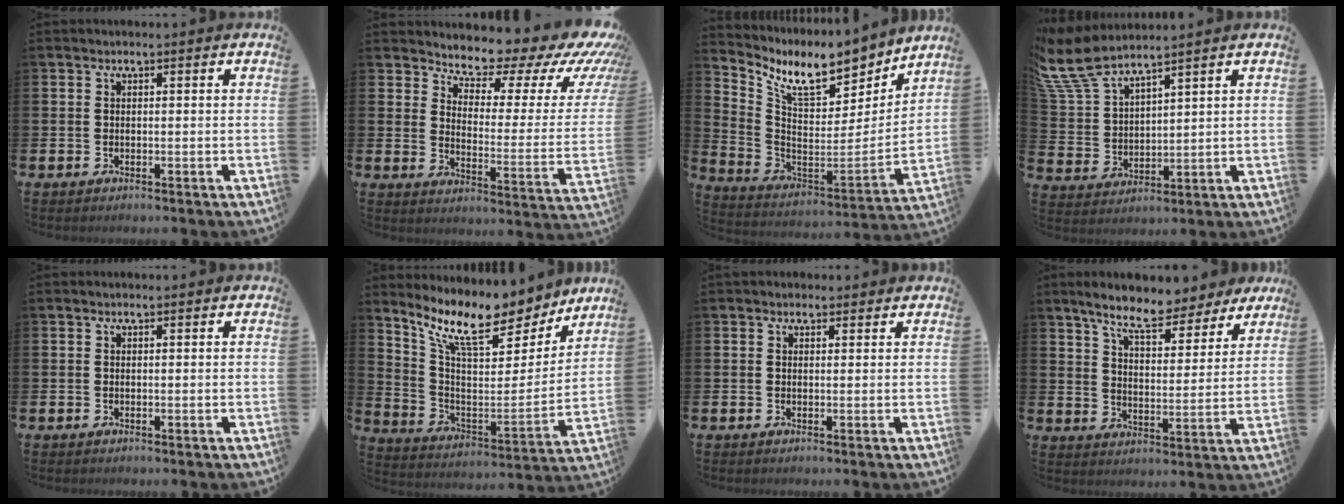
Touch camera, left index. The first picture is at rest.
{"total": 8.1, "force": [7.5, 2.5, 1.7], "torque": [-0.044, -0.073, 0.120]}
{"total": 10.9, "force": [9.1, 3.6, 4.8], "torque": [-0.111, -0.068, 0.157]}
{"total": 8.4, "force": [7.5, 2.1, 3.2], "torque": [-0.099, -0.033, 0.138]}
{"total": 0.0}
{"total": 12.0, "force": [10.4, 3.3, 5.1], "torque": [-0.122, -0.073, 0.179]}
{"total": 1.2, "force": [1.0, 0.6, 0.2], "torque": [0.007, 0.003, 0.016]}
{"total": 9.0, "force": [8.1, 1.8, 3.3], "torque": [-0.081, -0.046, 0.144]}